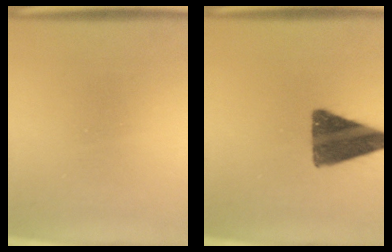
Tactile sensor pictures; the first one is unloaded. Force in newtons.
{"total": 14.2}